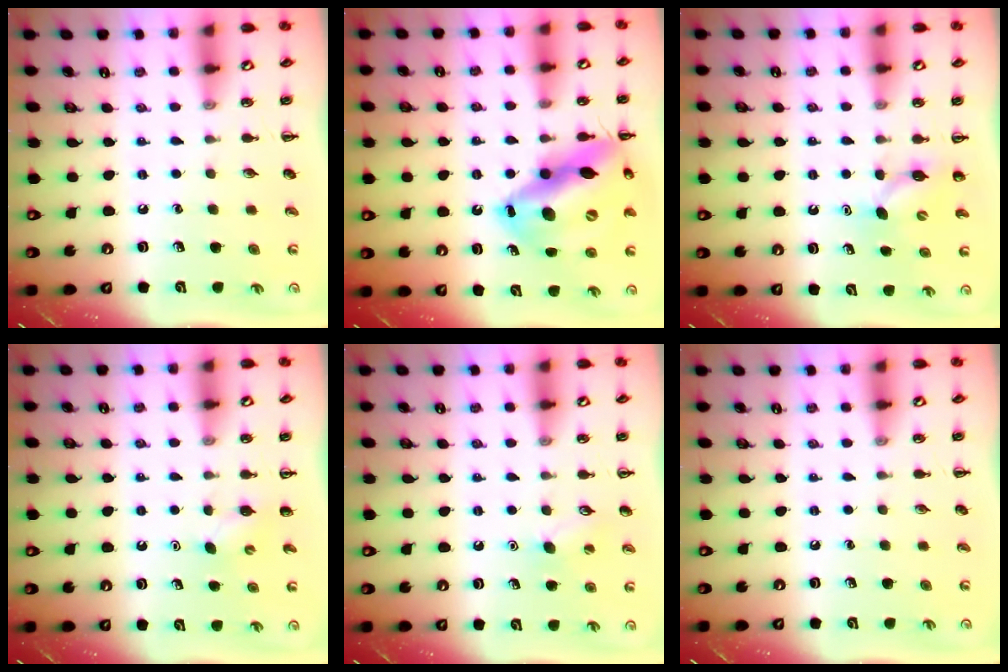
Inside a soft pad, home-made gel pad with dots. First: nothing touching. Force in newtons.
{"total": 19.8, "press": 19.1, "slide": 5.5}
{"total": 4.6, "press": 4.6, "slide": 0.7}
{"total": 2.7, "press": 2.6, "slide": 0.7}
{"total": 7.2, "press": 7.1, "slide": 1.6}
{"total": 0.0}